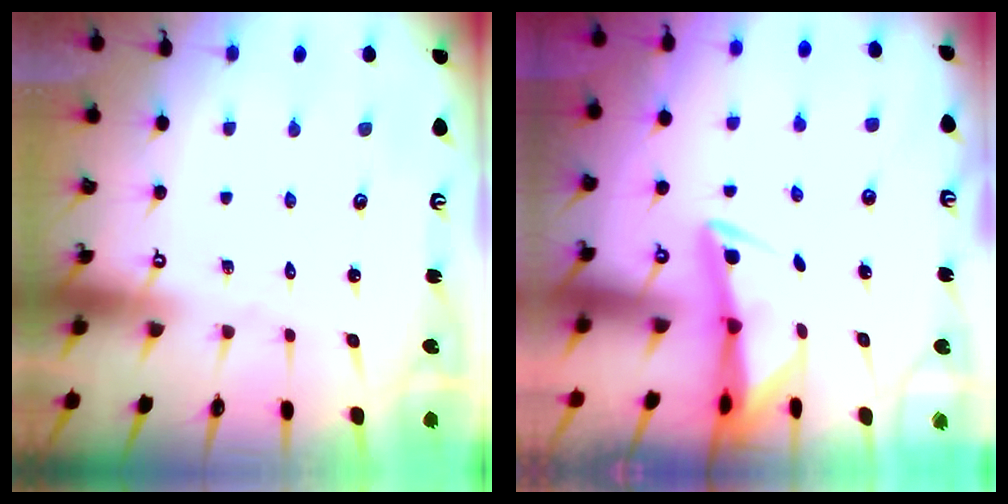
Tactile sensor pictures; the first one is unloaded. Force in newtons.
{"total": 3.0, "press": 2.9, "slide": 0.5}